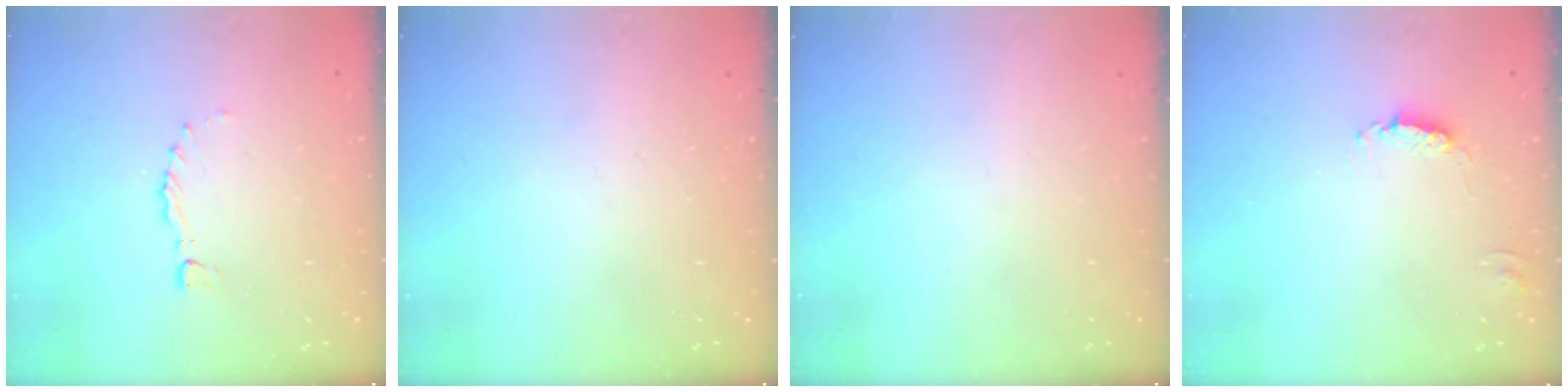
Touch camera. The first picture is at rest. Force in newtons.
{"total": 0.0}
{"total": 0.0}
{"total": 0.8, "press": 0.8, "slide": 0.1}